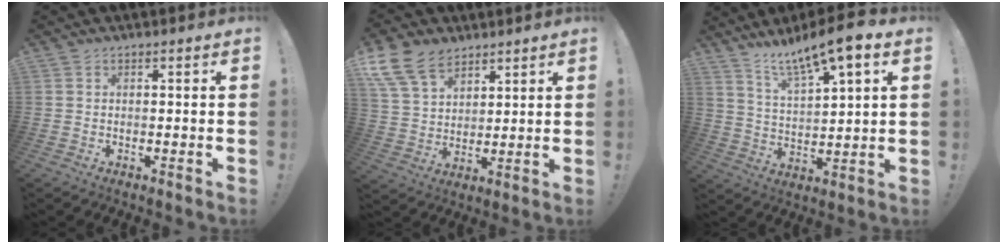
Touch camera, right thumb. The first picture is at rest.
{"total": 14.0, "force": [9.1, 8.5, 6.3], "torque": [-0.129, -0.049, 0.176]}
{"total": 11.6, "force": [9.0, 1.5, 7.2], "torque": [-0.123, -0.059, 0.148]}